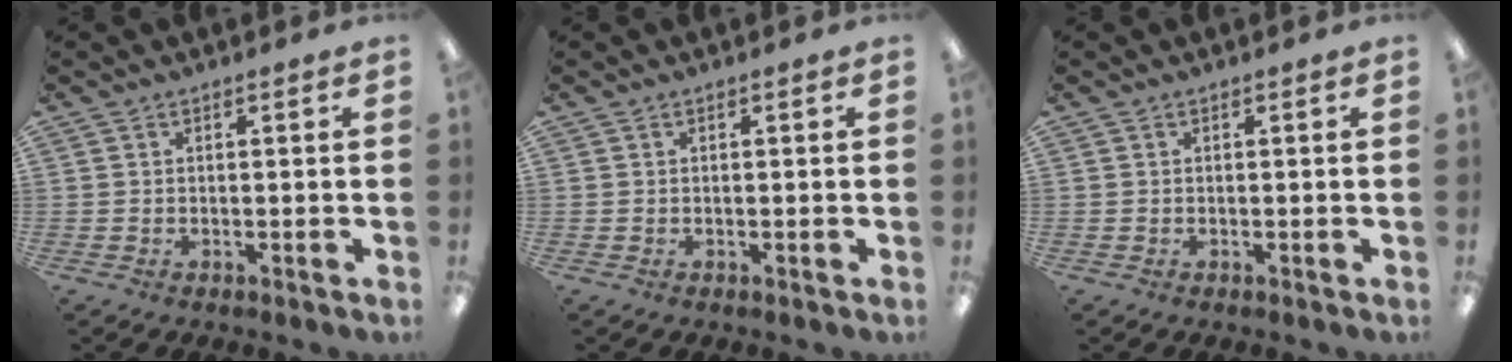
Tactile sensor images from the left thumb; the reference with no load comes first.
{"total": 0.0}
{"total": 0.0}